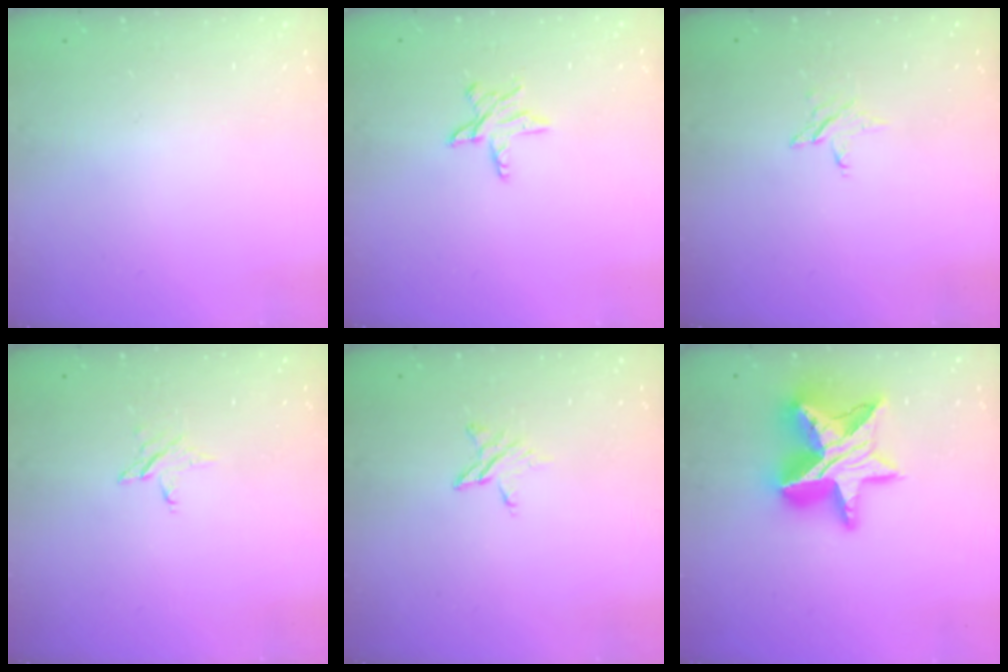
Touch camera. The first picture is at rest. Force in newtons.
{"total": 6.7, "press": 6.6, "slide": 0.6}
{"total": 2.8, "press": 2.8, "slide": 0.3}
{"total": 2.8, "press": 2.8, "slide": 0.3}
{"total": 4.2, "press": 4.2, "slide": 0.4}
{"total": 18.7, "press": 18.7, "slide": 1.2}